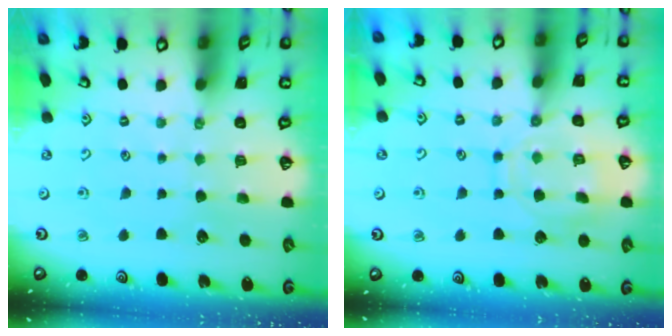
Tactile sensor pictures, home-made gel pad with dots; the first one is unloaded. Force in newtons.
{"total": 11.8, "press": 11.7, "slide": 1.0}